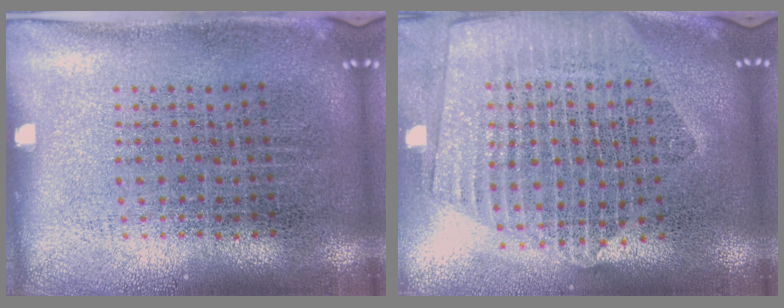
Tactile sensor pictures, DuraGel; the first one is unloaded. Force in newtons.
{"total": 2.3, "press": 2.1, "slide": 1.1}